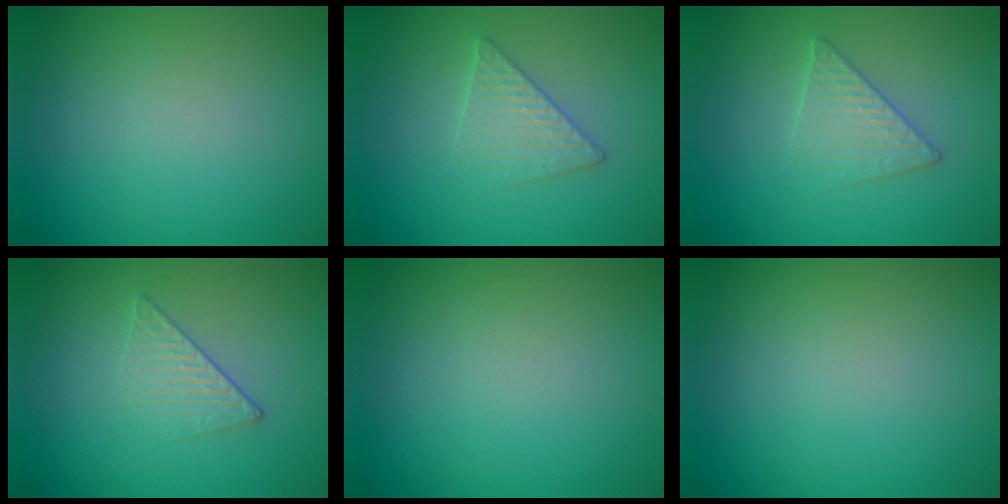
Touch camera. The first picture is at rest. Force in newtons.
{"total": 2.6, "press": 2.6, "slide": 0.3}
{"total": 2.6, "press": 2.6, "slide": 0.3}
{"total": 1.6, "press": 1.0, "slide": 1.2}
{"total": 0.0}
{"total": 0.0}